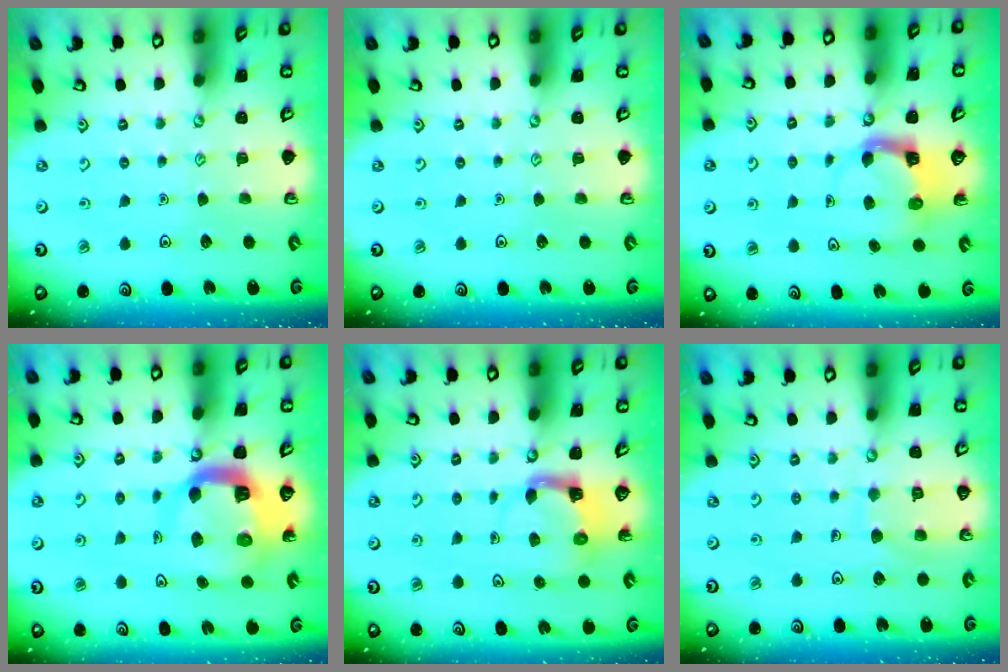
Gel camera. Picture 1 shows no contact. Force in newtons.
{"total": 0.0}
{"total": 4.0, "press": 3.9, "slide": 0.4}
{"total": 11.3, "press": 11.2, "slide": 1.5}
{"total": 3.9, "press": 3.8, "slide": 0.7}
{"total": 7.7, "press": 7.7, "slide": 0.6}